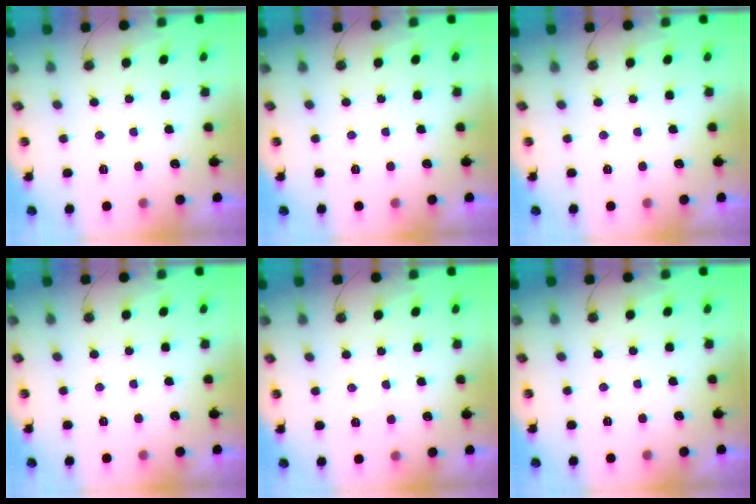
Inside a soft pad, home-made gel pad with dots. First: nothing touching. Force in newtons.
{"total": 0.0}
{"total": 0.0}
{"total": 0.0}
{"total": 5.4, "press": 5.3, "slide": 0.8}
{"total": 0.0}